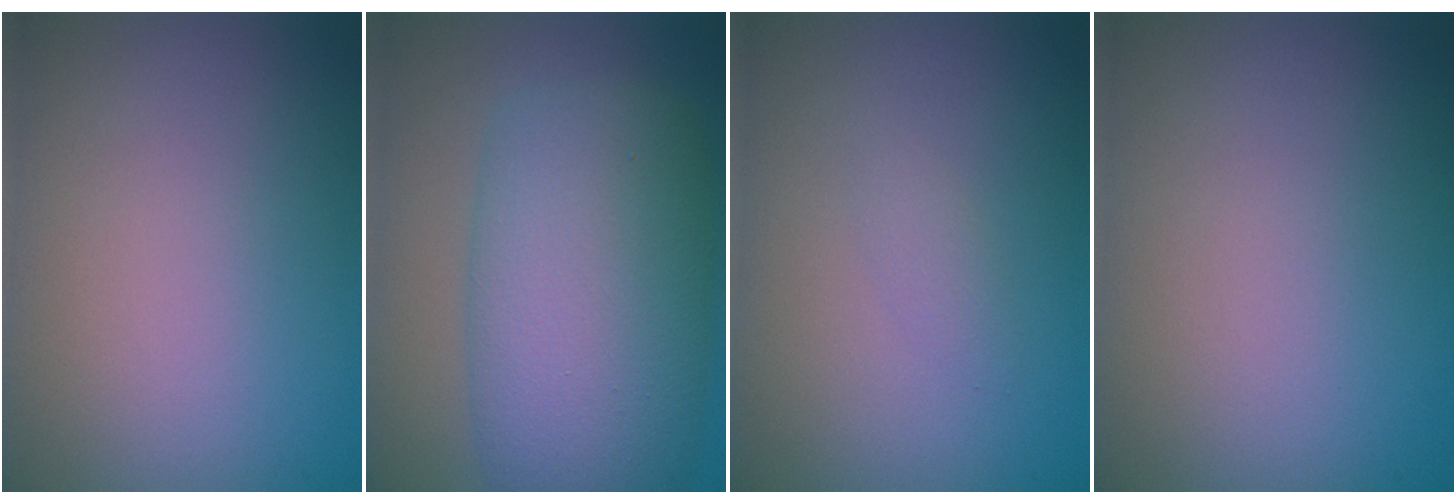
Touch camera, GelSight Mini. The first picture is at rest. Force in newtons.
{"total": 11.7, "press": 11.7, "slide": 0.1}
{"total": 0.8, "press": 0.8, "slide": 0.1}
{"total": 0.0}